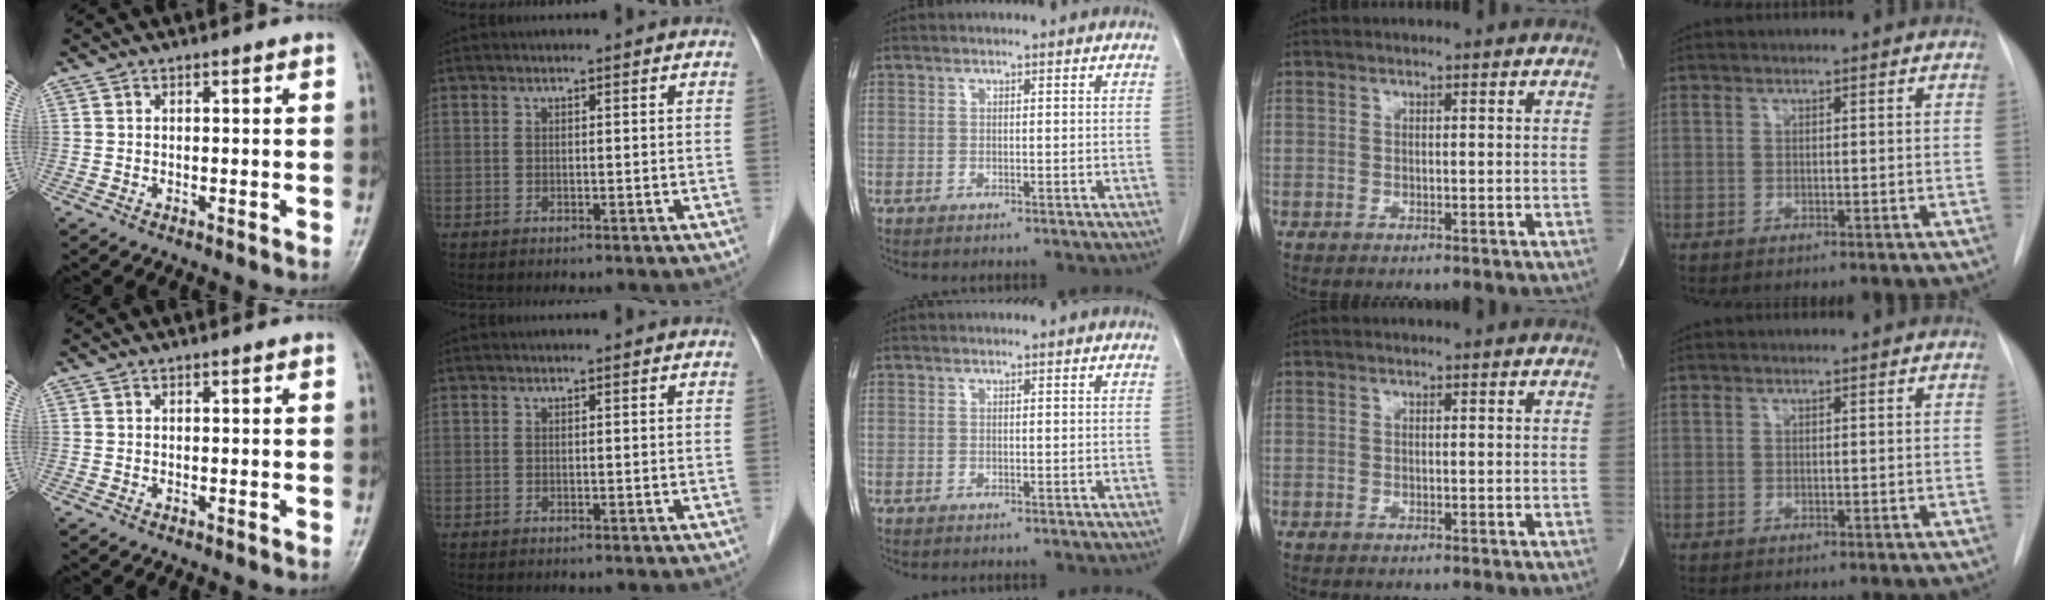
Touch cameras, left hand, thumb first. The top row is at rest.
{}